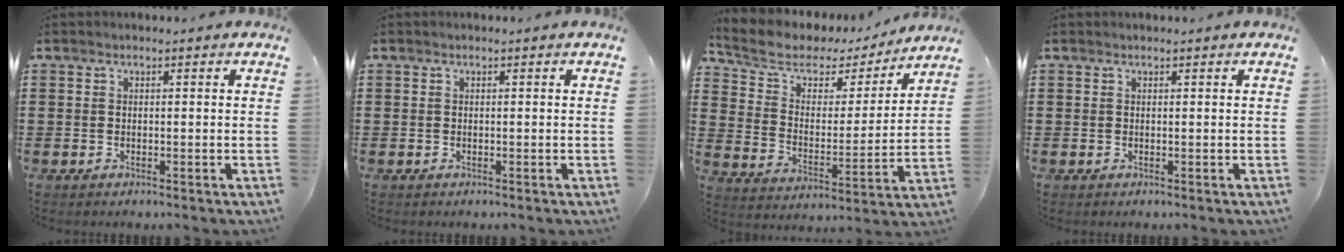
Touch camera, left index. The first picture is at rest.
{"total": 0.0}
{"total": 6.2, "force": [4.8, 3.3, 2.1], "torque": [-0.075, -0.026, 0.079]}
{"total": 0.0}